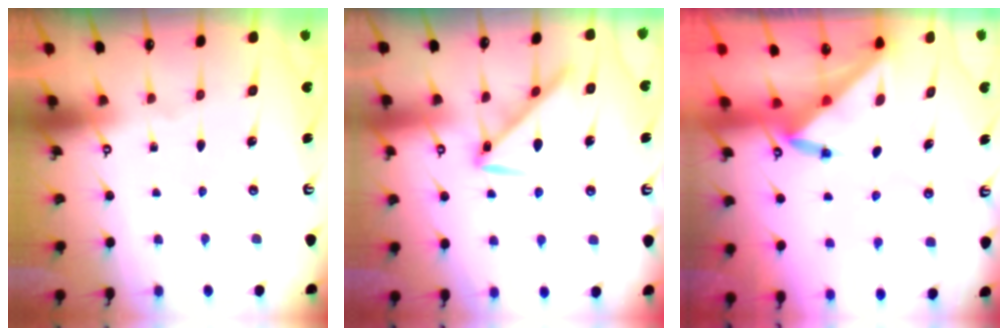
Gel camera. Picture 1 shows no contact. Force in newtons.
{"total": 9.4, "press": 9.4, "slide": 0.6}
{"total": 3.4, "press": 3.4, "slide": 0.3}